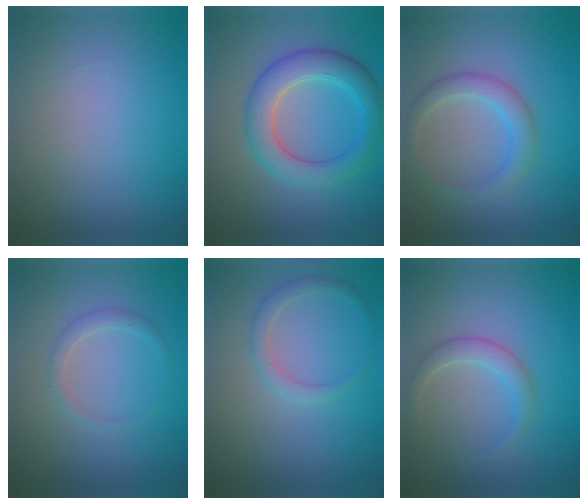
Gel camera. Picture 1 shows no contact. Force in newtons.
{"total": 5.3, "press": 5.3, "slide": 0.2}
{"total": 2.7, "press": 2.7, "slide": 0.0}
{"total": 1.3, "press": 1.3, "slide": 0.1}
{"total": 1.7, "press": 1.7, "slide": 0.2}
{"total": 2.1, "press": 2.1, "slide": 0.1}